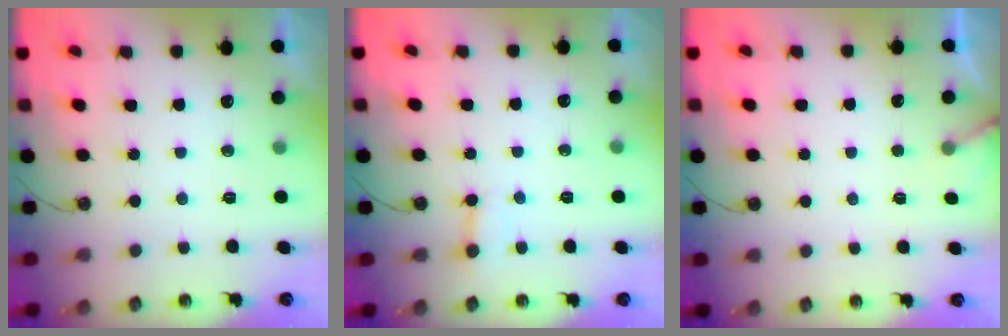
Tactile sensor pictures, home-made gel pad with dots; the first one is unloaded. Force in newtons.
{"total": 2.6, "press": 2.6, "slide": 0.1}
{"total": 3.4, "press": 3.4, "slide": 0.2}